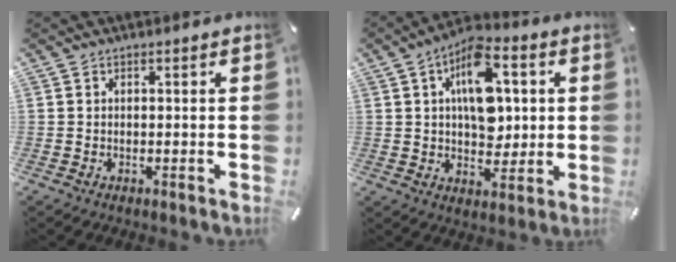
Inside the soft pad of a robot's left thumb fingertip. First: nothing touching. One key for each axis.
{"total": 13.9, "fx": 3.3, "fy": 8.6, "fz": 10.4, "tx": -0.157, "ty": -0.003, "tz": 0.057}